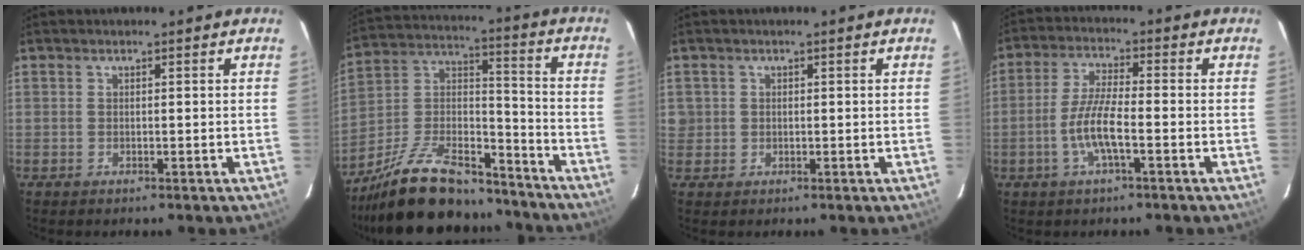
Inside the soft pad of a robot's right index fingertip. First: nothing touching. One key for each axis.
{"total": 22.9, "fx": -17.5, "fy": 8.7, "fz": 11.9, "tx": -0.235, "ty": 0.021, "tz": -0.278}
{"total": 2.0, "fx": 0.1, "fy": 2.0, "fz": 0.1, "tx": 0.006, "ty": 0.006, "tz": 0.002}
{"total": 7.1, "fx": -2.6, "fy": 1.2, "fz": 6.5, "tx": -0.135, "ty": -0.001, "tz": -0.051}